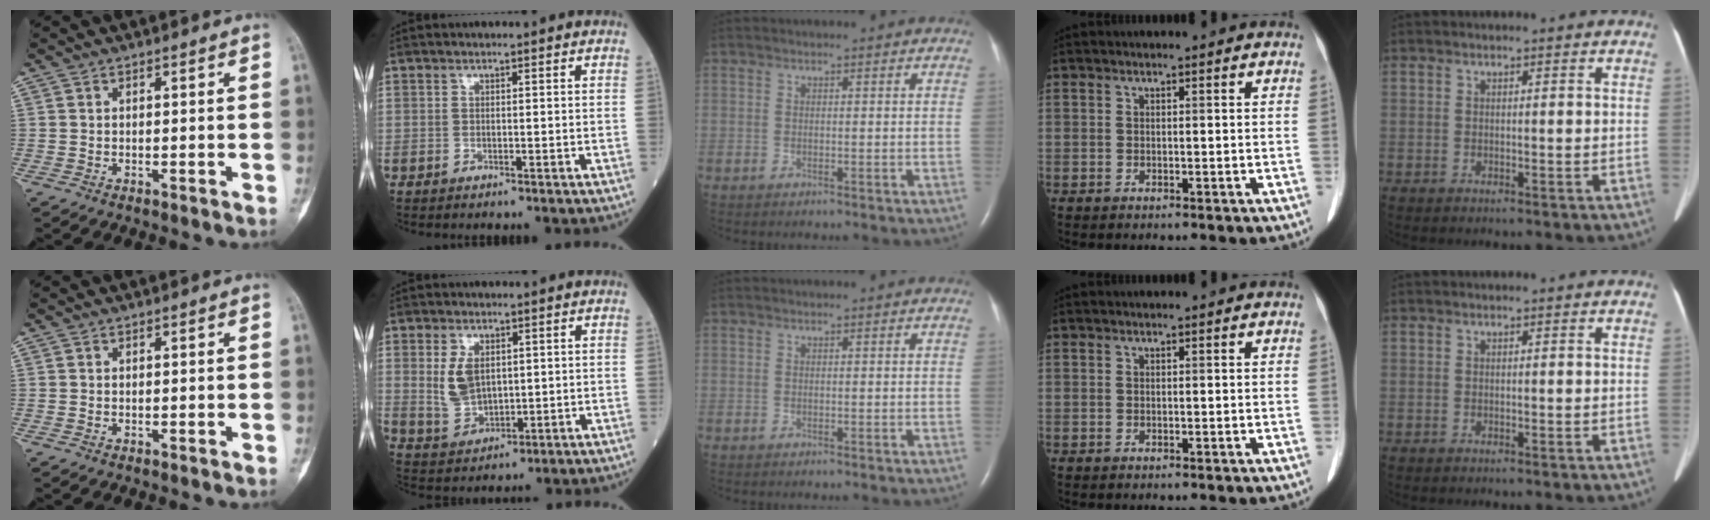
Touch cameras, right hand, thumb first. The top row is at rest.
{"index": {"total": 6.1, "force": [1.3, 3.7, 4.7], "torque": [-0.103, 0.003, 0.035]}}